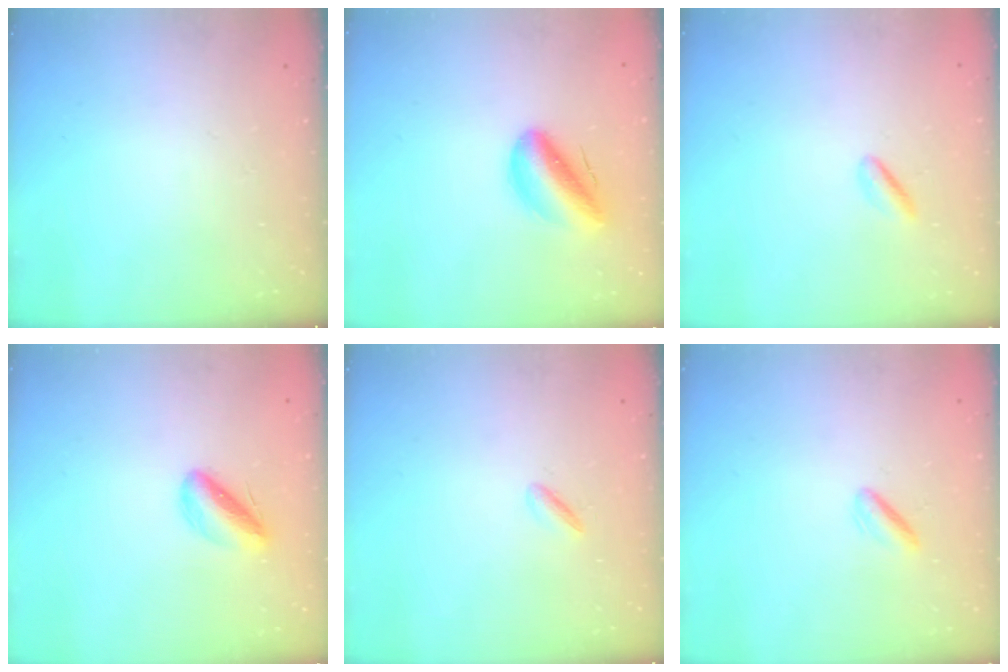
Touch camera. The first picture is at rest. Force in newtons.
{"total": 12.1, "press": 11.6, "slide": 3.2}
{"total": 1.1, "press": 0.9, "slide": 0.7}
{"total": 4.8, "press": 4.6, "slide": 1.5}
{"total": 2.1, "press": 2.0, "slide": 0.7}
{"total": 1.2, "press": 0.8, "slide": 0.8}